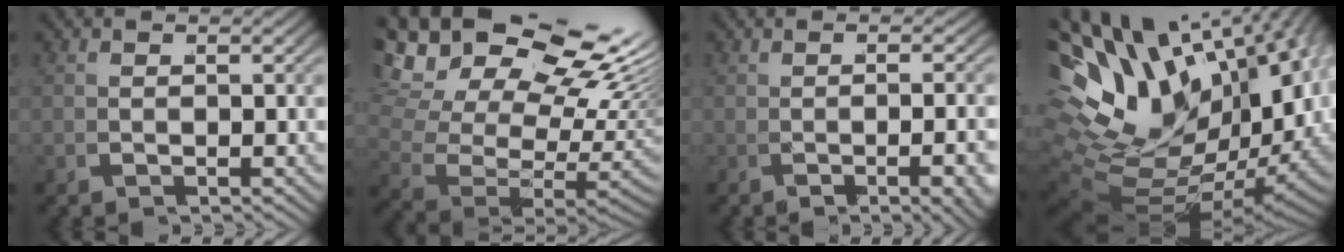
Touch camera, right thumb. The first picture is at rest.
{"total": 15.7, "force": [3.5, 9.6, 11.9], "torque": [-0.207, -0.007, 0.059]}
{"total": 2.6, "force": [-1.2, 0.5, 2.3], "torque": [-0.045, -0.002, -0.020]}
{"total": 21.0, "force": [1.2, 13.8, 15.8], "torque": [-0.313, -0.023, 0.033]}